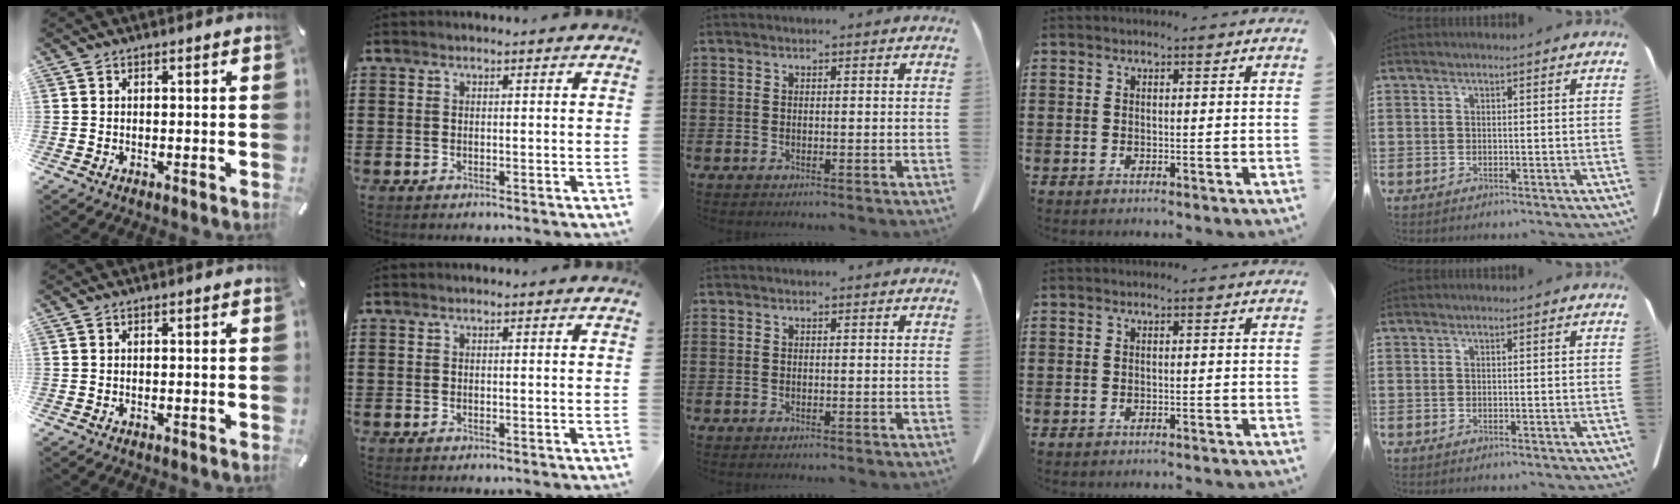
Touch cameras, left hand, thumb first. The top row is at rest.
{"ring": {"total": 0.6, "force": [-0.6, -0.1, 0.2], "torque": [-0.005, -0.002, -0.011]}}